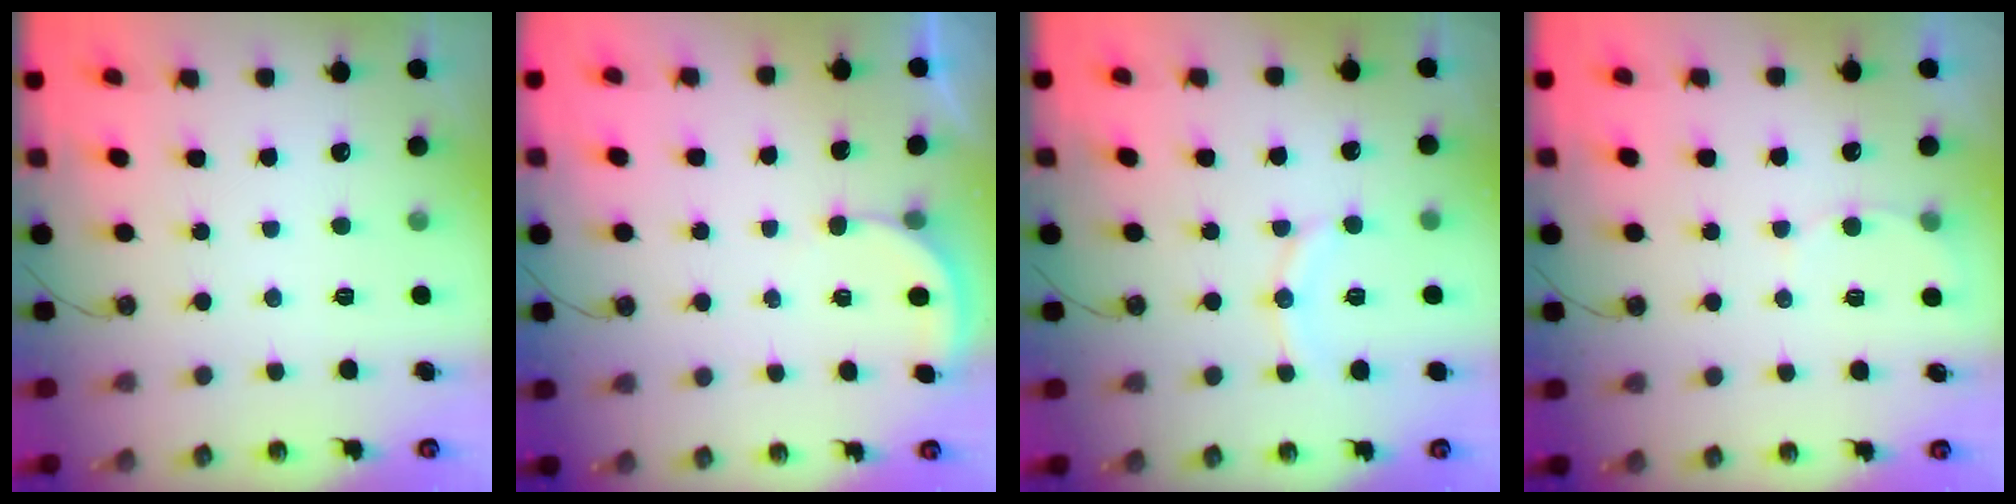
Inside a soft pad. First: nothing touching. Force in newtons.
{"total": 2.3, "press": 2.3, "slide": 0.2}
{"total": 8.1, "press": 7.9, "slide": 2.0}
{"total": 4.6, "press": 4.6, "slide": 0.3}